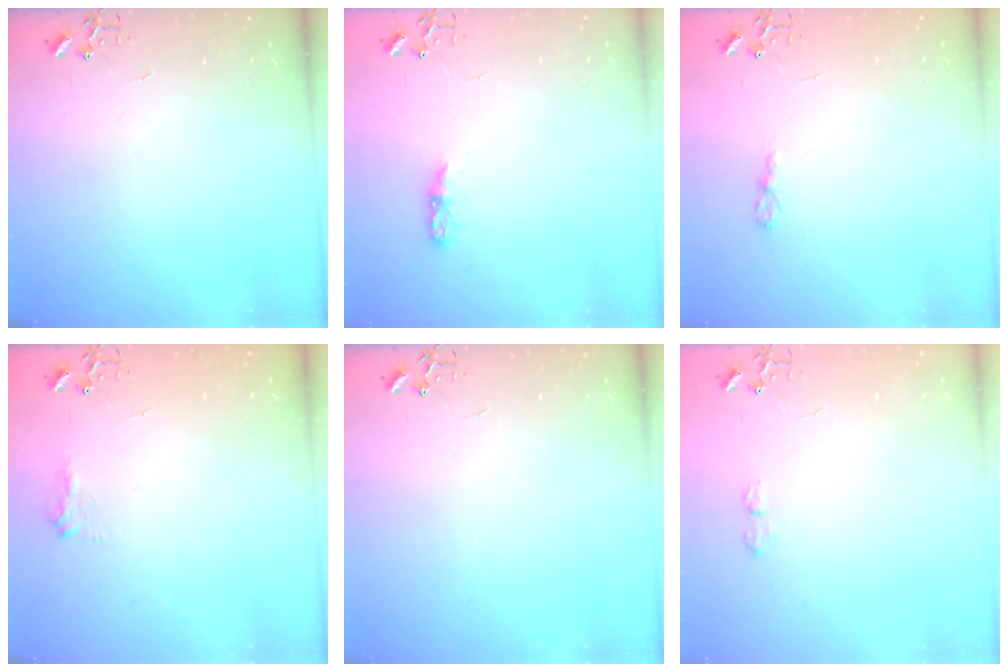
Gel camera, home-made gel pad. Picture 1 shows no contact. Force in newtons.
{"total": 5.0, "press": 4.9, "slide": 0.5}
{"total": 4.4, "press": 4.4, "slide": 0.6}
{"total": 7.9, "press": 7.9, "slide": 0.6}
{"total": 0.0}
{"total": 6.4, "press": 6.4, "slide": 0.9}